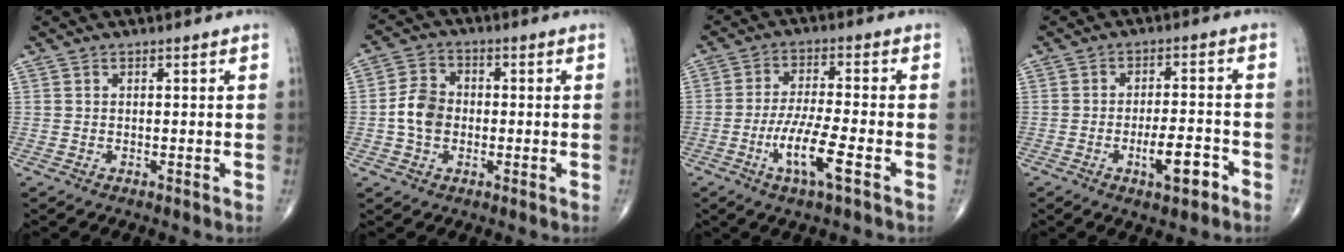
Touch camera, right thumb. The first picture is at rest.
{"total": 6.5, "force": [-0.9, 5.0, 4.0], "torque": [-0.067, 0.018, -0.025]}
{"total": 8.9, "force": [-3.7, 1.4, 8.0], "torque": [-0.165, 0.010, -0.069]}
{"total": 6.9, "force": [-3.3, 2.2, 5.7], "torque": [-0.083, 0.019, -0.050]}